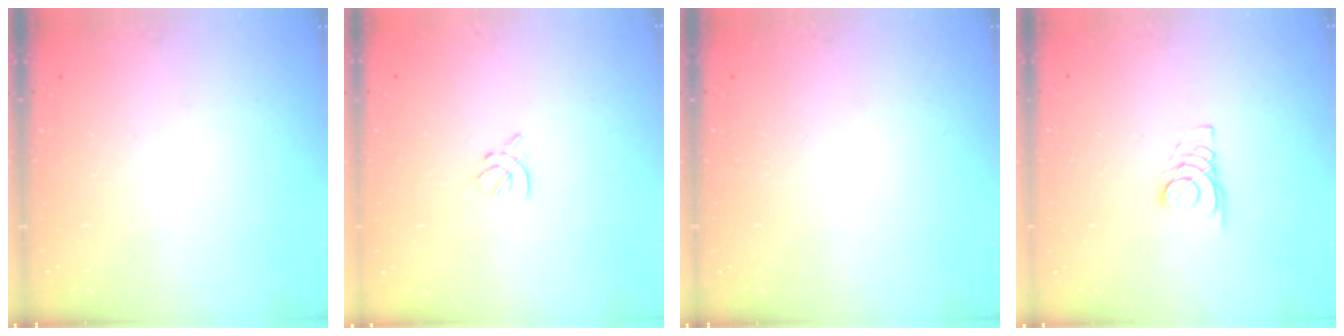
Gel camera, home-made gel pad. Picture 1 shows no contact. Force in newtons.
{"total": 2.2, "press": 2.1, "slide": 0.6}
{"total": 0.0}
{"total": 1.8, "press": 1.7, "slide": 0.1}